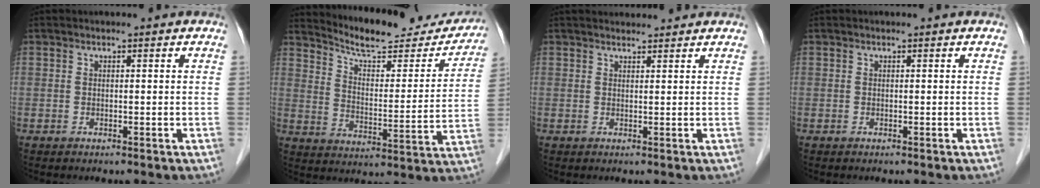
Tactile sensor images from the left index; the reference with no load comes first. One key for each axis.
{"total": 18.6, "fx": 17.5, "fy": 3.7, "fz": 5.2, "tx": -0.069, "ty": -0.030, "tz": 0.238}
{"total": 4.6, "fx": 4.4, "fy": 0.7, "fz": 1.2, "tx": -0.014, "ty": 0.027, "tz": 0.059}
{"total": 0.0}